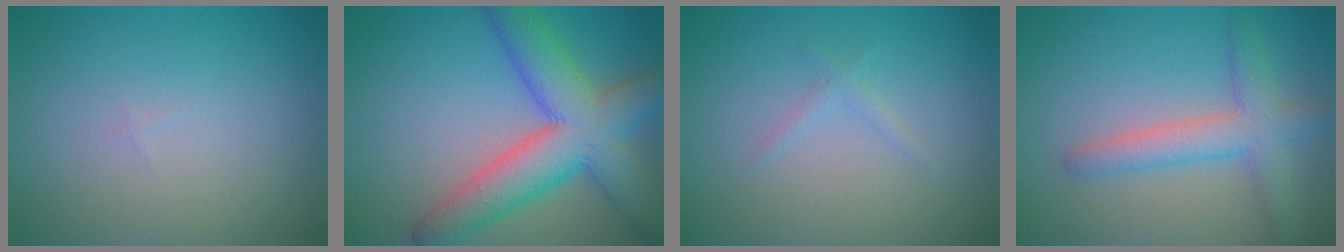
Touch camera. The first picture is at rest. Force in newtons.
{"total": 9.2, "press": 9.2, "slide": 0.2}
{"total": 0.9, "press": 0.9, "slide": 0.1}
{"total": 4.0, "press": 4.0, "slide": 0.3}